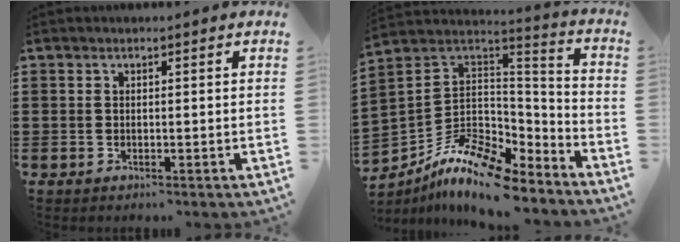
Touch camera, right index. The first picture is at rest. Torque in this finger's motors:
{"motor_torque": [1.19, -0.95, 0.55, 0.05]}